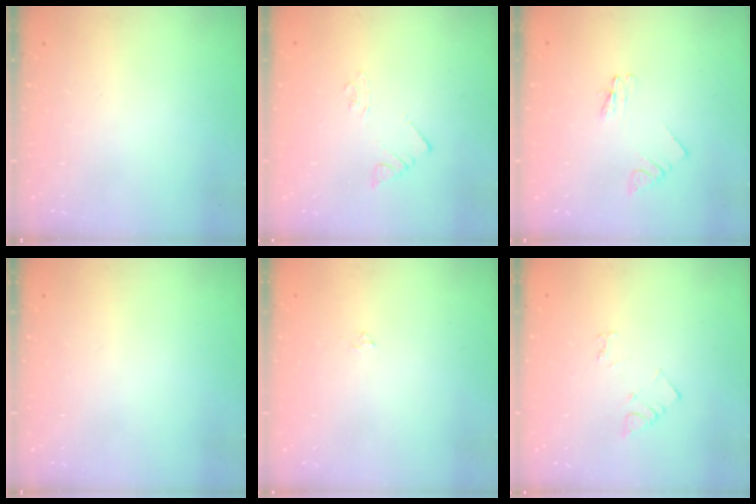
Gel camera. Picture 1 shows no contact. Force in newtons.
{"total": 1.9, "press": 1.9, "slide": 0.1}
{"total": 1.8, "press": 1.8, "slide": 0.1}
{"total": 0.0}
{"total": 1.8, "press": 1.8, "slide": 0.2}
{"total": 3.6, "press": 3.5, "slide": 0.5}